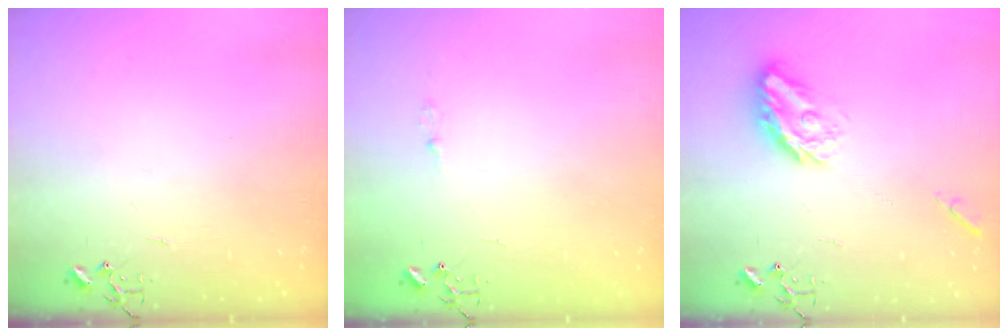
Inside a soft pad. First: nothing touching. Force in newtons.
{"total": 2.5, "press": 2.5, "slide": 0.3}
{"total": 11.3, "press": 11.3, "slide": 0.6}